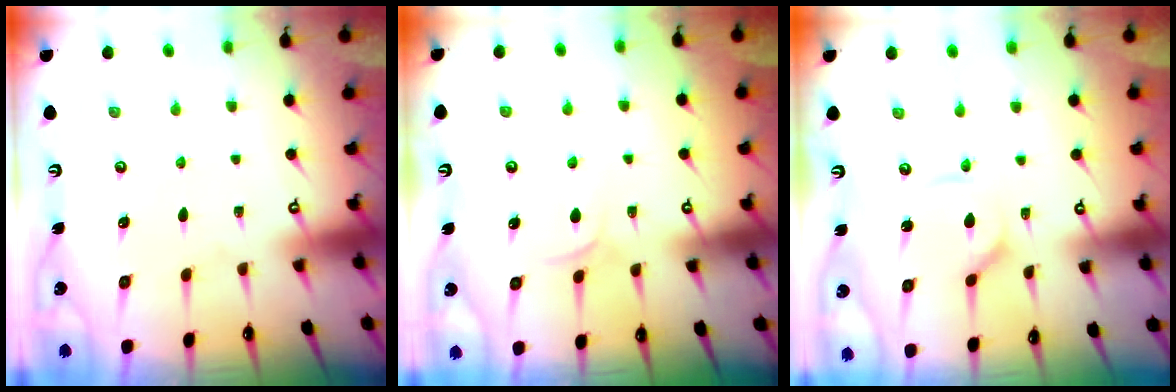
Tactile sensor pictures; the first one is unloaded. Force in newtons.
{"total": 4.7, "press": 4.7, "slide": 0.4}
{"total": 4.0, "press": 4.0, "slide": 0.5}